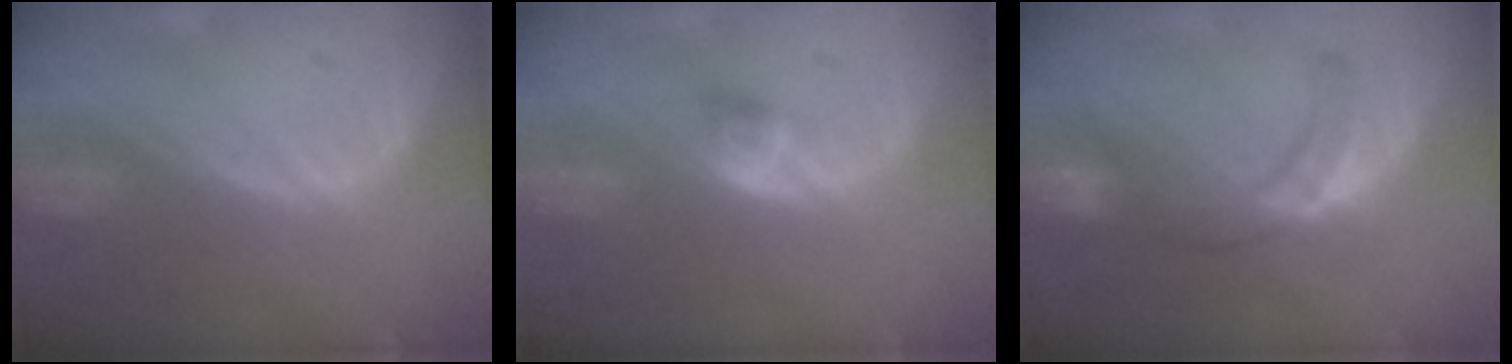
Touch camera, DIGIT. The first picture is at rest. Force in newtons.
{"total": 2.7, "press": 2.4, "slide": 1.1}
{"total": 7.5, "press": 7.3, "slide": 1.8}